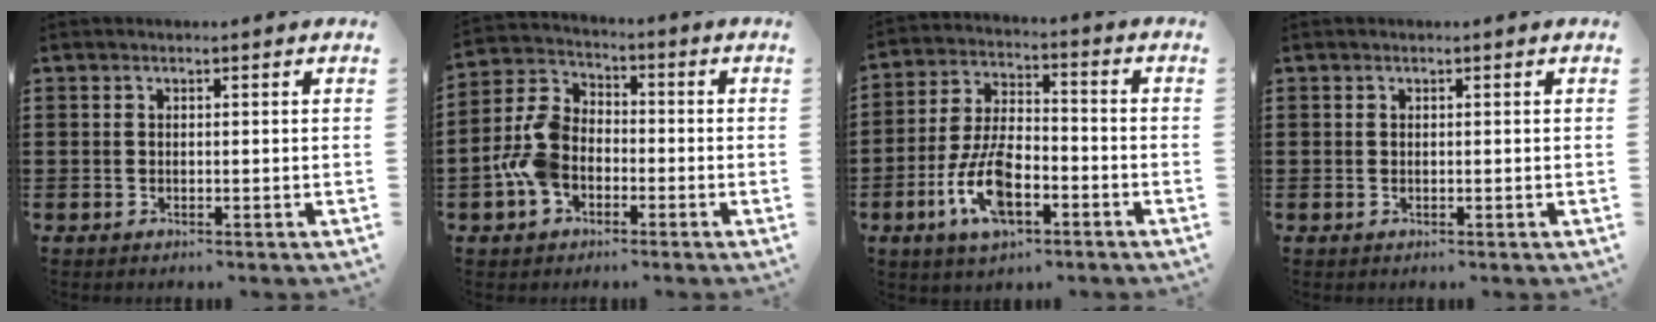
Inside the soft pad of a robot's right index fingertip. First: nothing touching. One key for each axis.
{"total": 8.2, "fx": -2.5, "fy": 5.8, "fz": 5.1, "tx": -0.148, "ty": 0.007, "tz": -0.057}
{"total": 10.1, "fx": -4.2, "fy": 4.6, "fz": 8.0, "tx": -0.181, "ty": -0.001, "tz": -0.080}
{"total": 0.0}